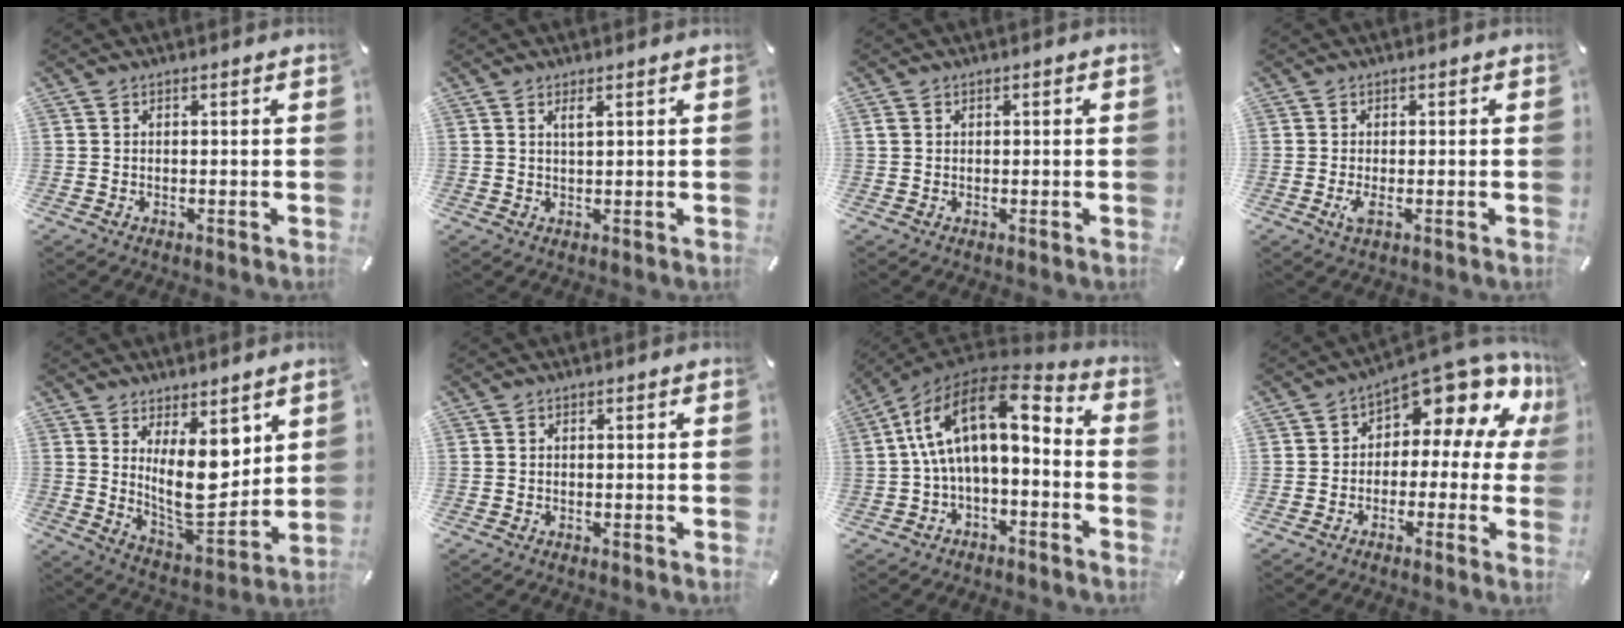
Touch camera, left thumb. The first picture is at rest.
{"total": 1.6, "force": [0.9, 0.2, 1.3], "torque": [-0.027, 0.000, 0.016]}
{"total": 0.8, "force": [0.1, 0.8, 0.3], "torque": [-0.005, 0.005, 0.000]}
{"total": 2.6, "force": [-0.7, 0.9, 2.4], "torque": [-0.054, -0.005, -0.014]}
{"total": 13.3, "force": [5.1, 6.7, 10.3], "torque": [-0.160, -0.047, 0.094]}
{"total": 0.0}
{"total": 16.3, "force": [2.8, 8.8, 13.4], "torque": [-0.264, -0.008, 0.042]}
{"total": 11.4, "force": [7.6, 5.1, 6.9], "torque": [-0.101, -0.071, 0.126]}